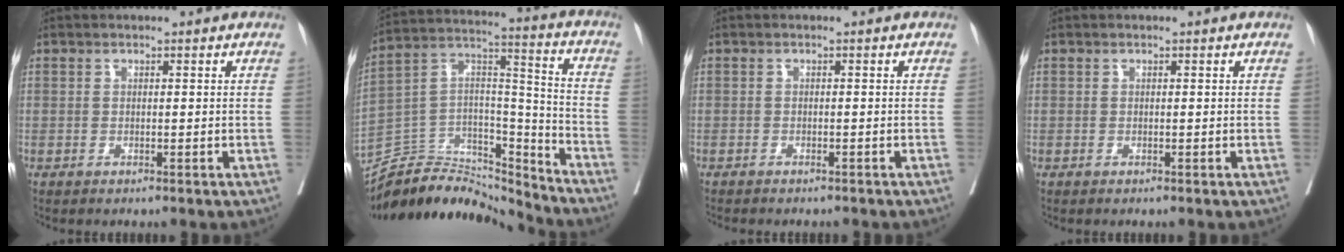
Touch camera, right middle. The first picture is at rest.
{"total": 18.6, "force": [-18.0, 3.8, 2.8], "torque": [-0.042, 0.051, -0.302]}
{"total": 3.4, "force": [-3.1, 0.6, 1.3], "torque": [-0.023, -0.006, -0.038]}
{"total": 0.0}